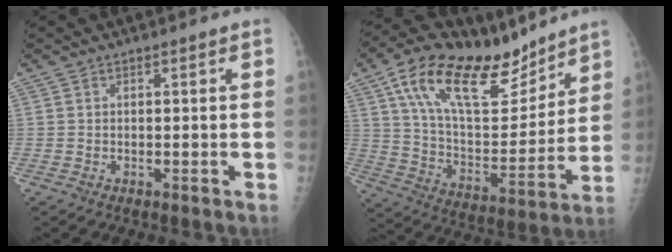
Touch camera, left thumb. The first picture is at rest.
{"total": 24.3, "force": [15.4, 10.6, 15.6], "torque": [-0.225, -0.044, 0.266]}